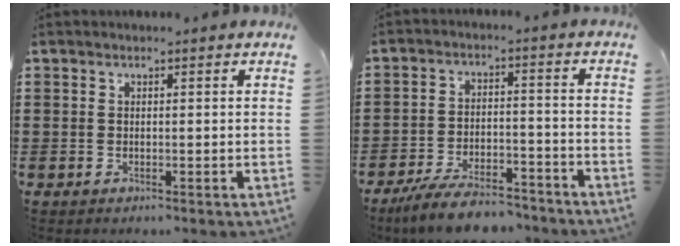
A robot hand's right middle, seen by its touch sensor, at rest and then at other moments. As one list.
[{"total": 7.4, "force": [-6.7, 1.5, 2.7], "torque": [-0.054, 0.009, -0.129]}]